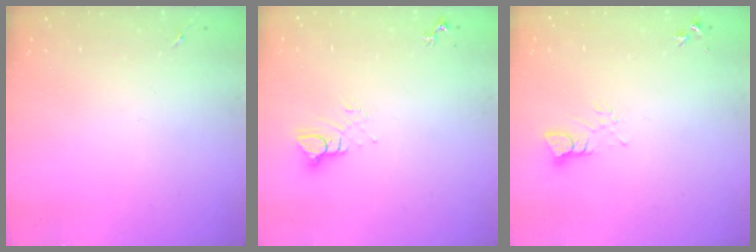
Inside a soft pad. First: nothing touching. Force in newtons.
{"total": 5.6, "press": 5.6, "slide": 0.0}
{"total": 3.2, "press": 3.2, "slide": 0.3}